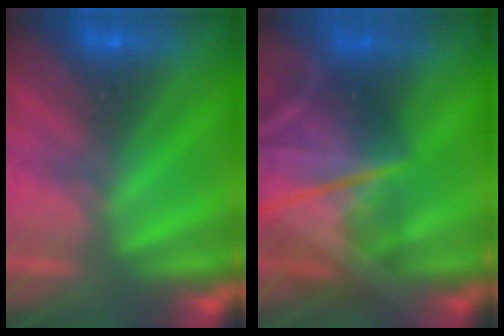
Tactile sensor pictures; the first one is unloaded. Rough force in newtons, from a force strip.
{"total": 7.2}